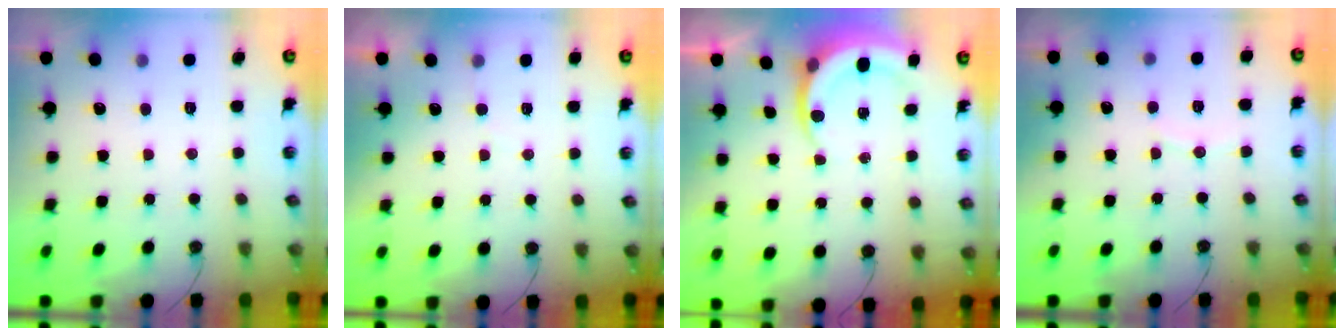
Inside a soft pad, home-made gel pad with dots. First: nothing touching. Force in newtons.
{"total": 2.6, "press": 2.6, "slide": 0.3}
{"total": 4.6, "press": 4.6, "slide": 0.3}
{"total": 3.8, "press": 3.8, "slide": 0.2}